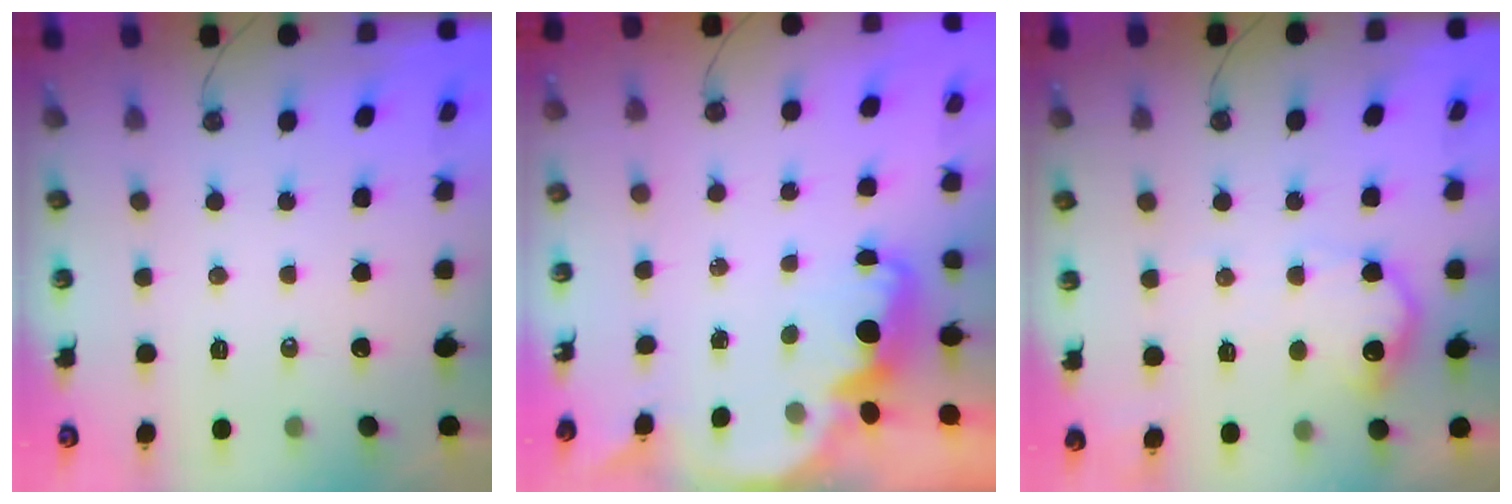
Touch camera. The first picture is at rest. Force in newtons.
{"total": 2.3, "press": 2.2, "slide": 0.6}
{"total": 12.5, "press": 12.5, "slide": 0.4}